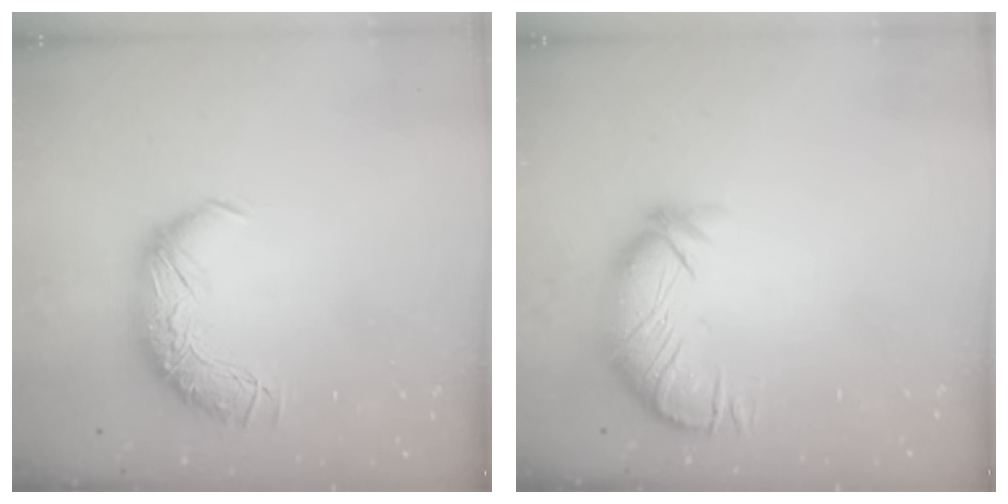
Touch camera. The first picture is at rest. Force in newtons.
{"total": 3.9, "press": 3.4, "slide": 2.1}